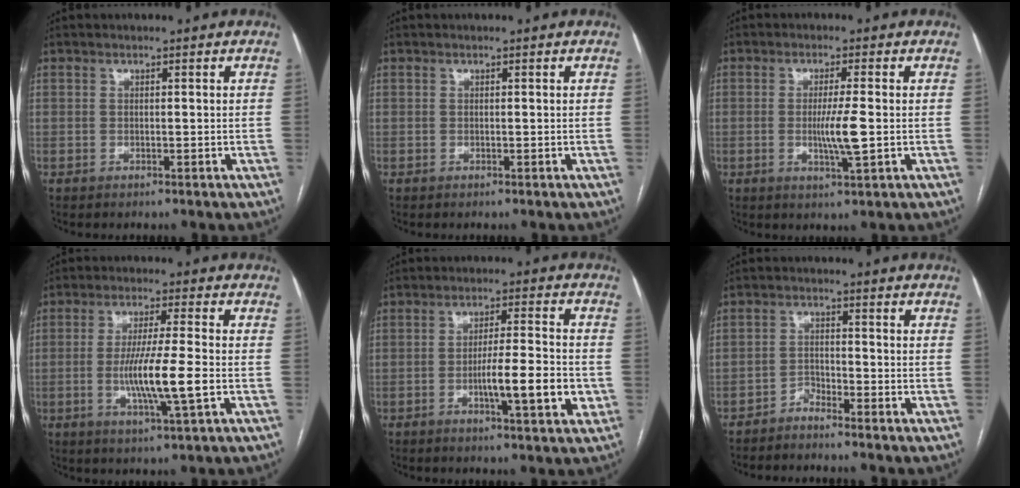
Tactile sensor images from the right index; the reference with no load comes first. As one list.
[{"total": 0.0}, {"total": 5.2, "force": [-0.6, -0.2, 5.1], "torque": [-0.098, -0.012, -0.011]}, {"total": 9.5, "force": [-1.9, -0.1, 9.3], "torque": [-0.178, -0.013, -0.036]}, {"total": 9.0, "force": [-2.4, 1.2, 8.6], "torque": [-0.138, 0.001, -0.038]}, {"total": 2.2, "force": [-2.2, 0.1, 0.4], "torque": [-0.006, -0.004, -0.044]}]